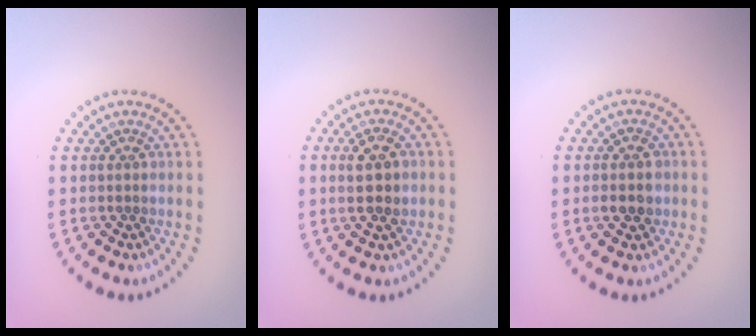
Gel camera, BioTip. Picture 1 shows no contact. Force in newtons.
{"total": 3.0, "press": 2.9, "slide": 0.6}
{"total": 2.0, "press": 2.0, "slide": 0.3}